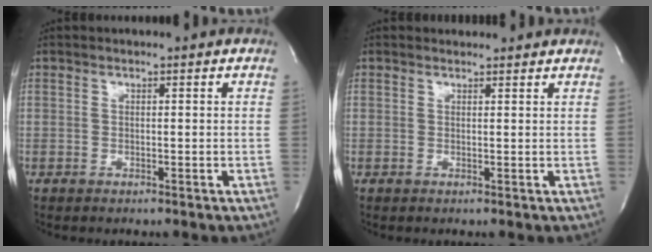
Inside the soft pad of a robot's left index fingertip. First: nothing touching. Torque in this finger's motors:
{"motor_torque": [0.20, -0.27, -0.04, -0.01]}